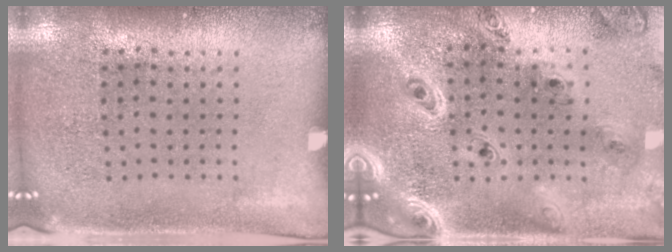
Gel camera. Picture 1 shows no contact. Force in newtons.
{"total": 2.2, "press": 2.1, "slide": 0.8}